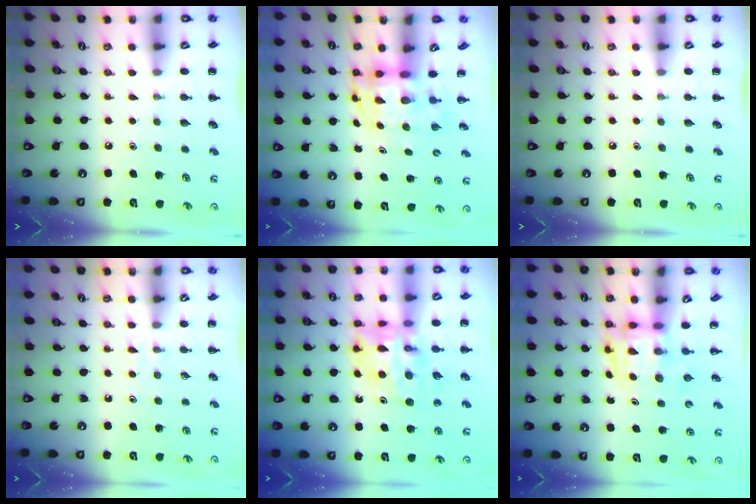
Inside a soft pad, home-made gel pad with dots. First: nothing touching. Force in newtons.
{"total": 3.5, "press": 3.4, "slide": 0.8}
{"total": 0.0}
{"total": 2.1, "press": 1.8, "slide": 0.9}
{"total": 12.3, "press": 11.8, "slide": 3.7}
{"total": 3.8, "press": 3.8, "slide": 0.7}